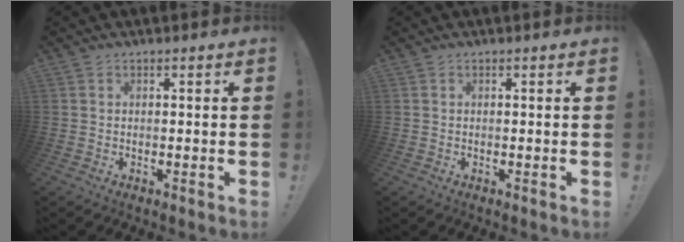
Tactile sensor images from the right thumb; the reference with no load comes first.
{"total": 0.0}